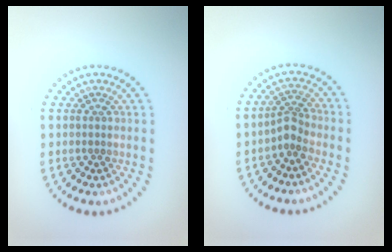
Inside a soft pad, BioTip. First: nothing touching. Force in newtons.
{"total": 2.0, "press": 1.3, "slide": 1.5}